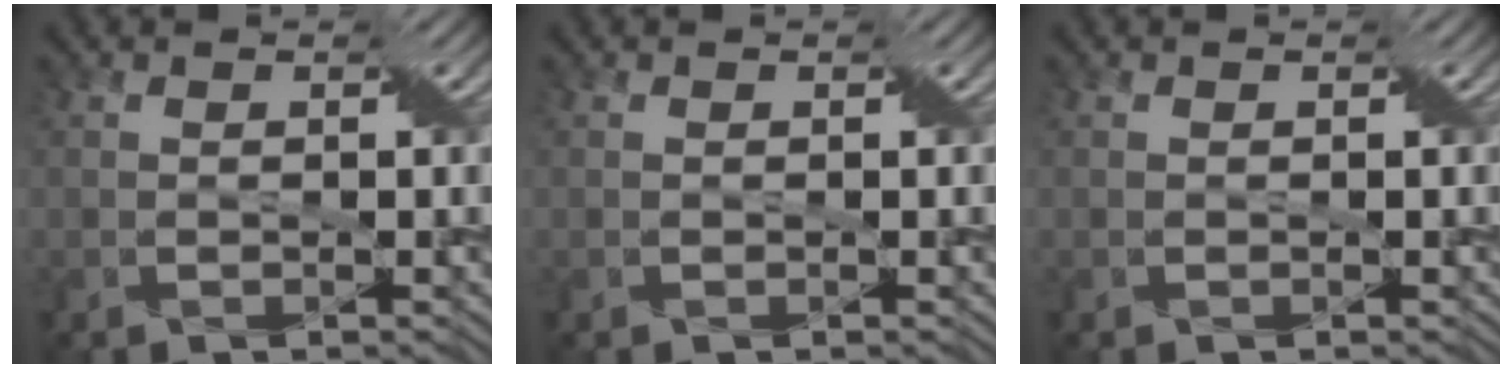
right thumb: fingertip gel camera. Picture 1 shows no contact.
{"total": 0.0}
{"total": 0.0}